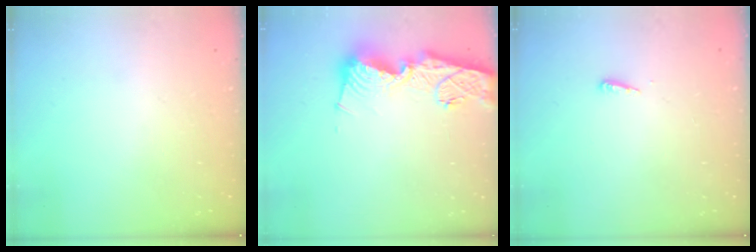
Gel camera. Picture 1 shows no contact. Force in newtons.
{"total": 16.1, "press": 16.0, "slide": 1.6}
{"total": 3.8, "press": 3.7, "slide": 0.6}